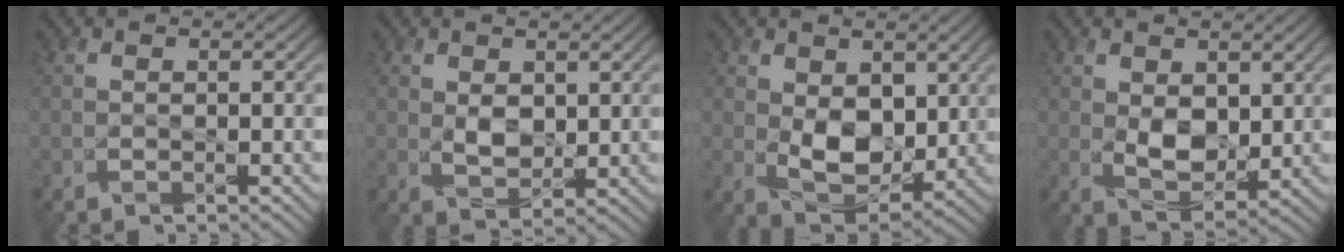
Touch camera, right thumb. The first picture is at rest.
{"total": 3.0, "force": [1.0, 1.9, 2.0], "torque": [-0.047, -0.004, 0.022]}
{"total": 7.5, "force": [1.3, 5.0, 5.5], "torque": [-0.119, -0.012, 0.025]}
{"total": 5.1, "force": [1.2, 3.3, 3.7], "torque": [-0.077, -0.007, 0.029]}